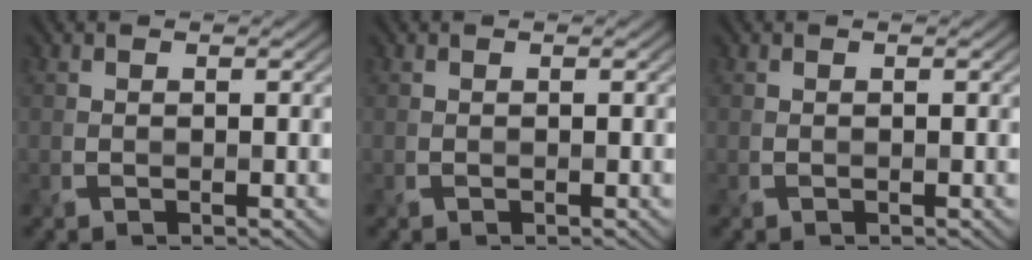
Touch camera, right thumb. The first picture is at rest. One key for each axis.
{"total": 0.0}
{"total": 0.0}